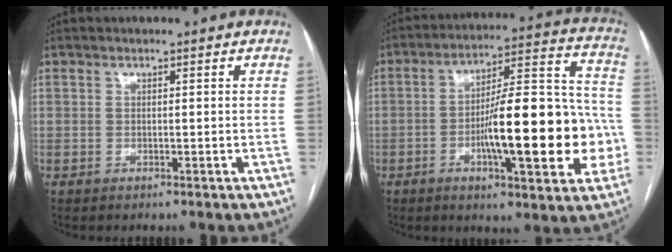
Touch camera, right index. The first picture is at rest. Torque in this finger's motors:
{"motor_torque": [2.14, 0.00, 1.00, 0.21]}